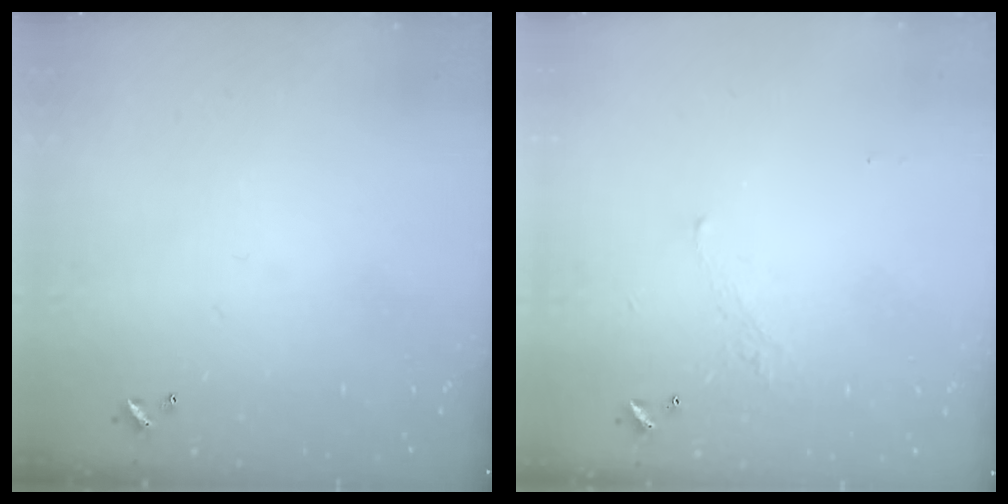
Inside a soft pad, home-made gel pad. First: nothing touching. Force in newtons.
{"total": 3.5, "press": 3.5, "slide": 0.3}